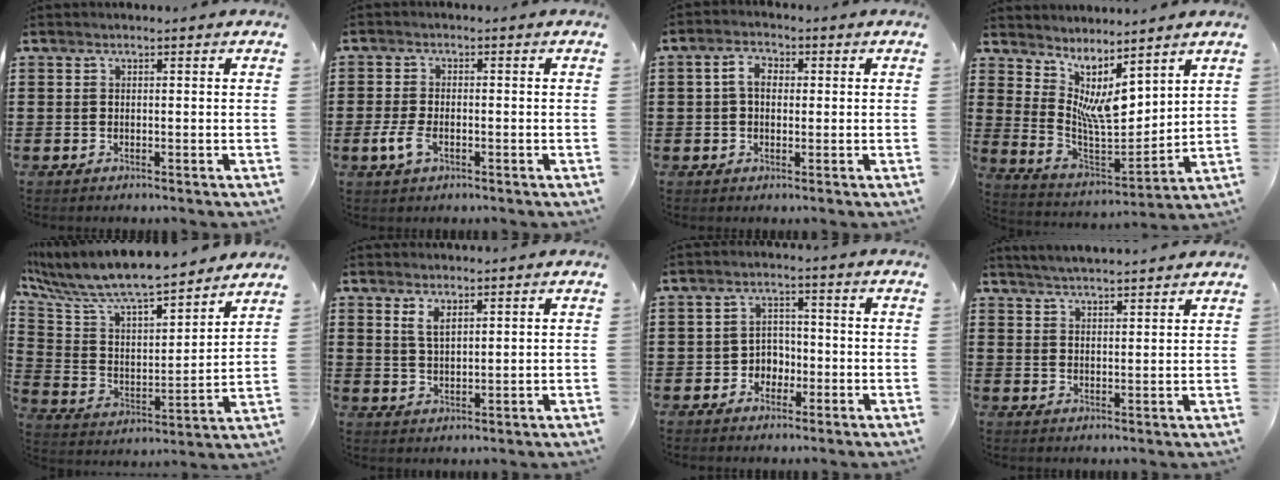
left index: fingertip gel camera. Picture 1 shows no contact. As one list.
[{"total": 3.8, "force": [-1.5, 1.9, 2.9], "torque": [-0.072, -0.003, -0.032]}, {"total": 3.9, "force": [0.4, 2.7, 2.9], "torque": [-0.064, 0.015, 0.001]}, {"total": 7.1, "force": [4.4, 2.3, 5.1], "torque": [-0.115, -0.029, 0.079]}, {"total": 8.4, "force": [7.7, 1.1, 3.3], "torque": [-0.101, -0.062, 0.128]}, {"total": 2.9, "force": [1.8, 1.1, 1.9], "torque": [-0.042, 0.004, 0.033]}, {"total": 3.4, "force": [-1.6, 2.8, 1.1], "torque": [-0.031, 0.006, -0.036]}, {"total": 3.3, "force": [3.2, -0.3, 0.4], "torque": [-0.017, -0.010, 0.059]}]